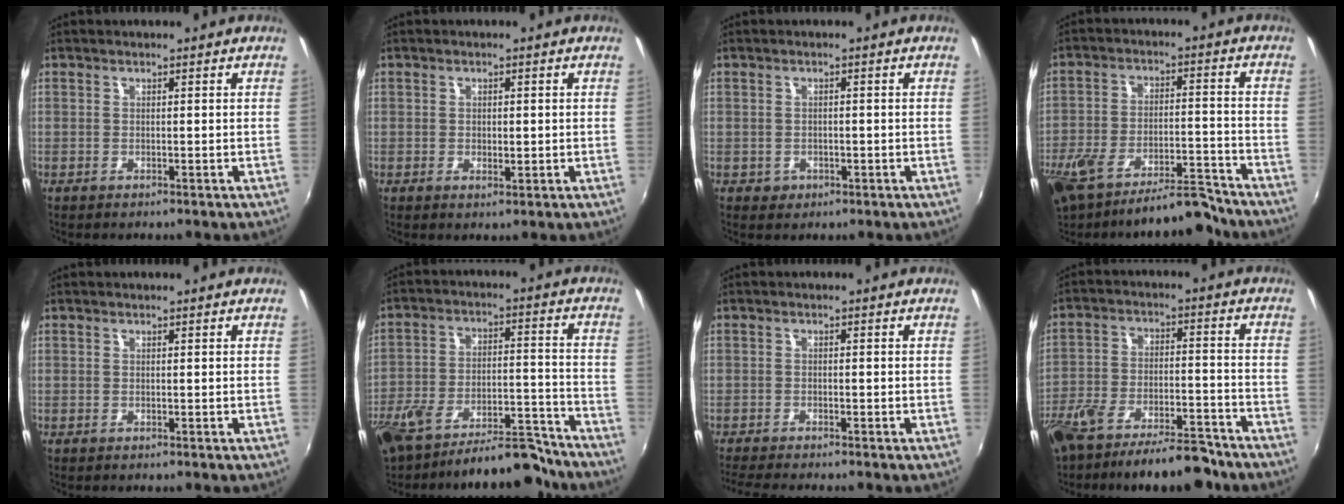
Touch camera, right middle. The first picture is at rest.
{"total": 1.6, "force": [-0.1, 1.1, 1.1], "torque": [-0.017, 0.000, -0.002]}
{"total": 2.4, "force": [-0.7, 2.1, 0.9], "torque": [-0.019, -0.001, -0.006]}
{"total": 14.5, "force": [-12.0, 3.9, 7.1], "torque": [-0.150, -0.002, -0.194]}
{"total": 0.0}
{"total": 16.6, "force": [-14.1, 4.7, 7.3], "torque": [-0.144, 0.008, -0.206]}
{"total": 5.4, "force": [-4.9, 0.2, 2.4], "torque": [-0.060, -0.017, -0.081]}
{"total": 16.3, "force": [-13.1, 4.5, 8.6], "torque": [-0.175, -0.018, -0.203]}